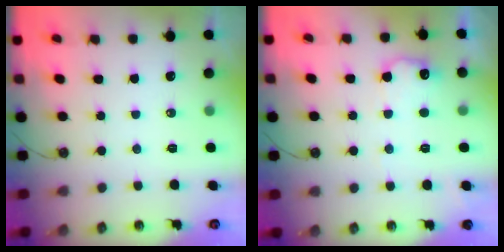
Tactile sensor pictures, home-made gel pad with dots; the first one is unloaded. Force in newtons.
{"total": 10.0, "press": 10.0, "slide": 0.8}